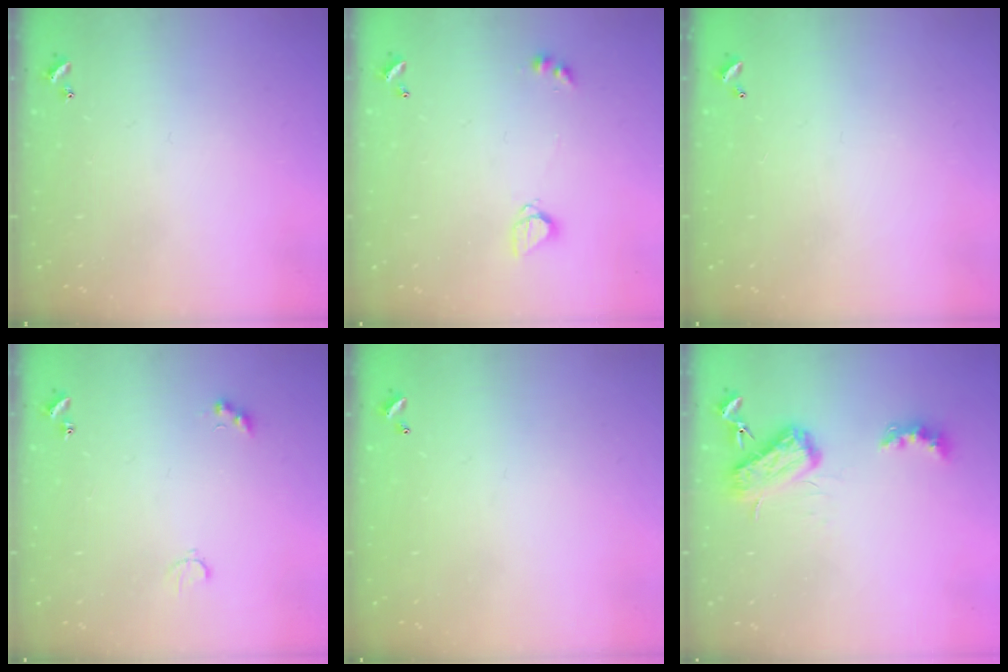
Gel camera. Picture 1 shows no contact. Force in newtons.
{"total": 3.4, "press": 3.4, "slide": 0.5}
{"total": 2.9, "press": 2.9, "slide": 0.1}
{"total": 2.3, "press": 2.2, "slide": 0.6}
{"total": 2.9, "press": 2.9, "slide": 0.1}
{"total": 6.3, "press": 6.3, "slide": 0.9}